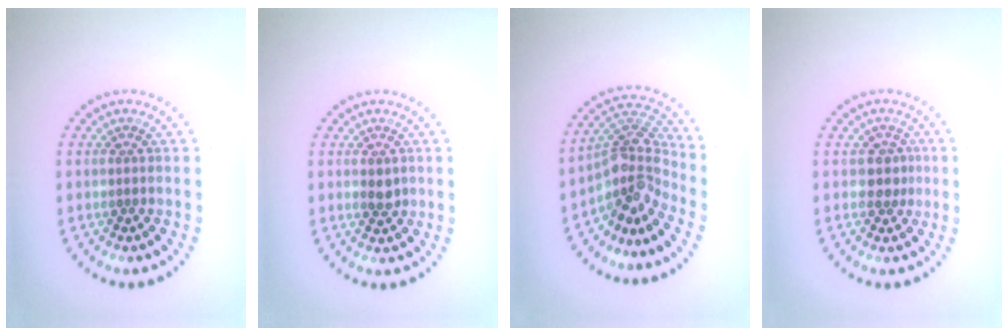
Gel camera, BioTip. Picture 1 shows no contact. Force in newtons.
{"total": 1.2, "press": 1.2, "slide": 0.1}
{"total": 4.6, "press": 3.2, "slide": 3.3}
{"total": 1.8, "press": 1.5, "slide": 0.9}